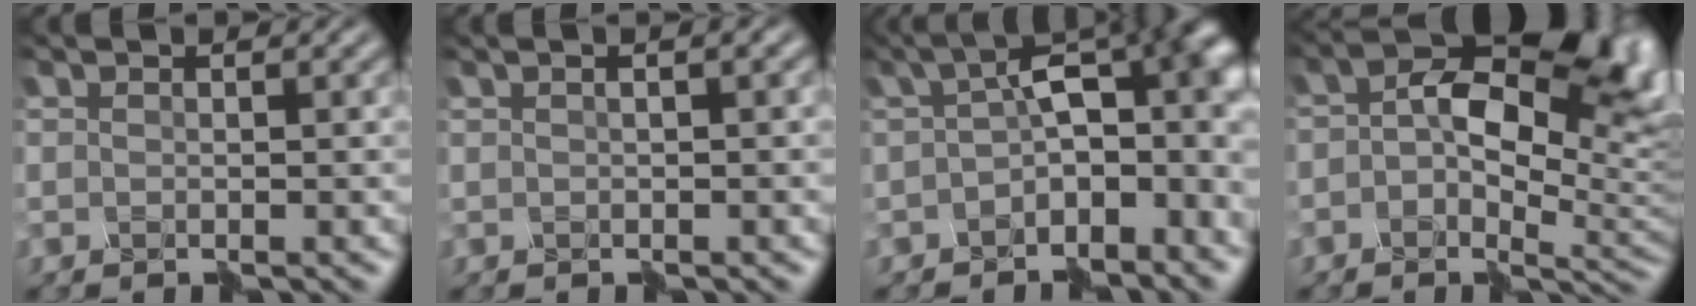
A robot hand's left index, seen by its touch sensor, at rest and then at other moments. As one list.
[{"total": 2.2, "force": [0.3, 0.9, 2.0], "torque": [-0.008, 0.014, 0.009]}, {"total": 8.9, "force": [-0.6, 4.8, 7.5], "torque": [-0.090, 0.023, -0.021]}, {"total": 11.9, "force": [2.5, 6.7, 9.5], "torque": [-0.143, 0.015, 0.030]}]